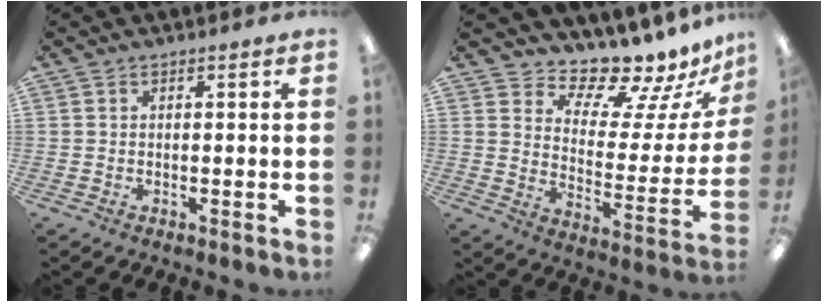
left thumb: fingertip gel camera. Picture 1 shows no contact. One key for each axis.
{"total": 13.8, "fx": 12.7, "fy": 3.7, "fz": 3.7, "tx": -0.060, "ty": -0.121, "tz": 0.217}